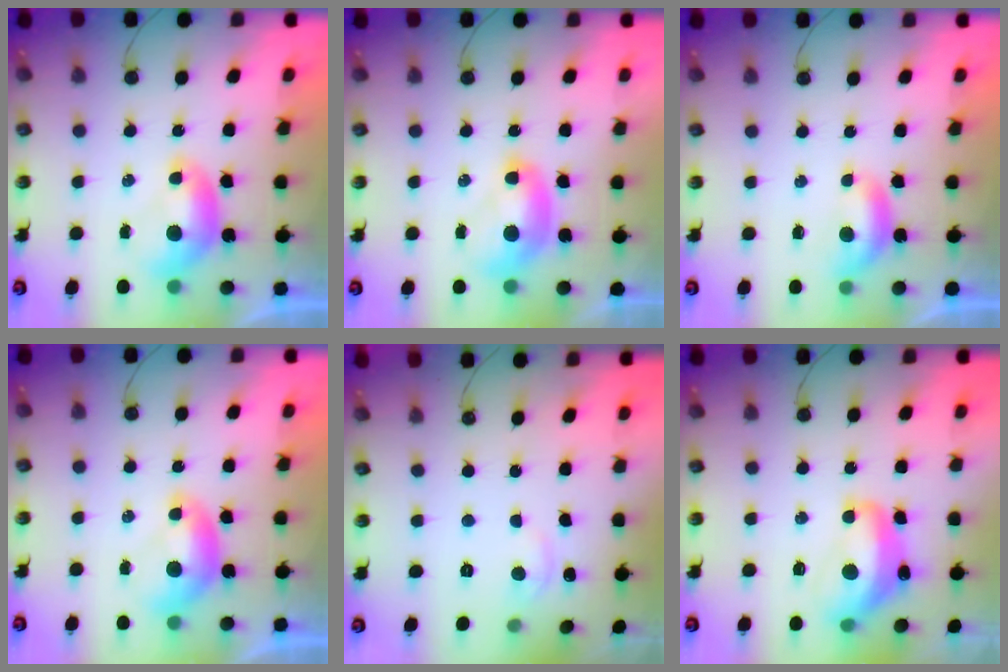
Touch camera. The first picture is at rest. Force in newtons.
{"total": 2.2, "press": 2.2, "slide": 0.1}
{"total": 2.2, "press": 2.2, "slide": 0.4}
{"total": 0.0}
{"total": 3.0, "press": 2.9, "slide": 0.5}
{"total": 7.6, "press": 7.6, "slide": 0.9}